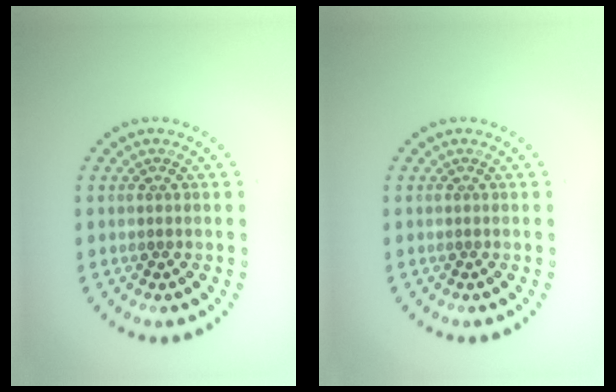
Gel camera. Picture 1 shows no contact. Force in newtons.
{"total": 0.0}